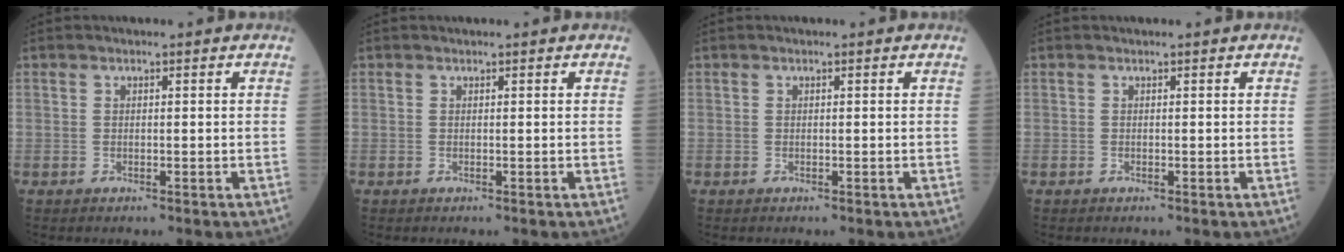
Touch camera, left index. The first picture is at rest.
{"total": 0.0}
{"total": 0.0}
{"total": 0.0}